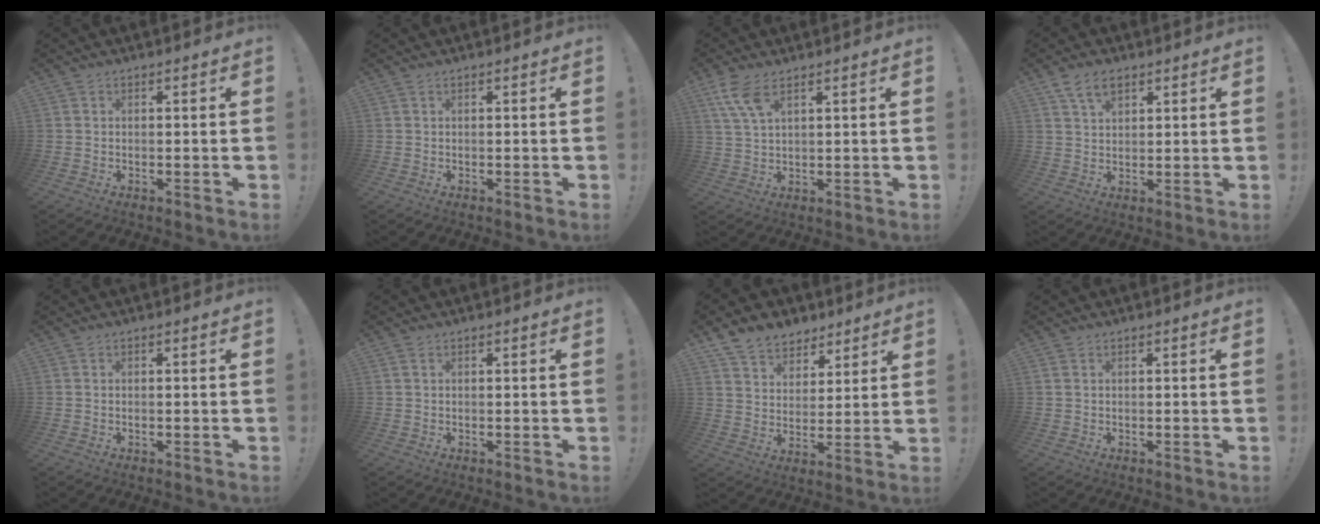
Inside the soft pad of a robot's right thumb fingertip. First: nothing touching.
{"total": 0.0}
{"total": 7.4, "force": [4.5, 2.8, 5.2], "torque": [-0.097, -0.016, 0.086]}
{"total": 6.2, "force": [3.7, 3.4, 3.6], "torque": [-0.067, -0.008, 0.071]}
{"total": 0.0}
{"total": 0.5, "force": [0.3, 0.4, 0.3], "torque": [-0.006, 0.001, 0.005]}
{"total": 10.1, "force": [7.3, 6.7, 2.2], "torque": [-0.043, -0.050, 0.147]}
{"total": 0.6, "force": [0.3, 0.5, 0.3], "torque": [-0.009, 0.004, 0.005]}